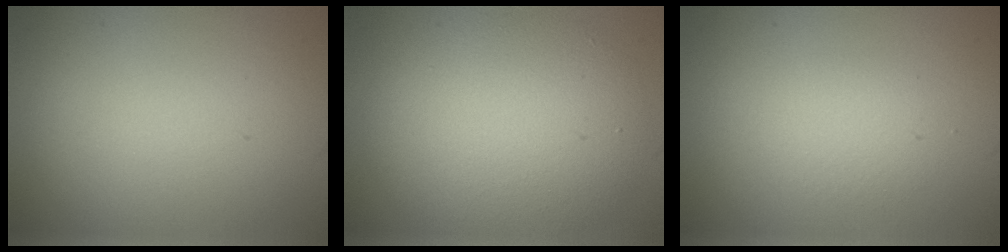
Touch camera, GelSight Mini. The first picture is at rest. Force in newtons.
{"total": 6.8, "press": 6.8, "slide": 0.4}
{"total": 1.7, "press": 1.7, "slide": 0.1}